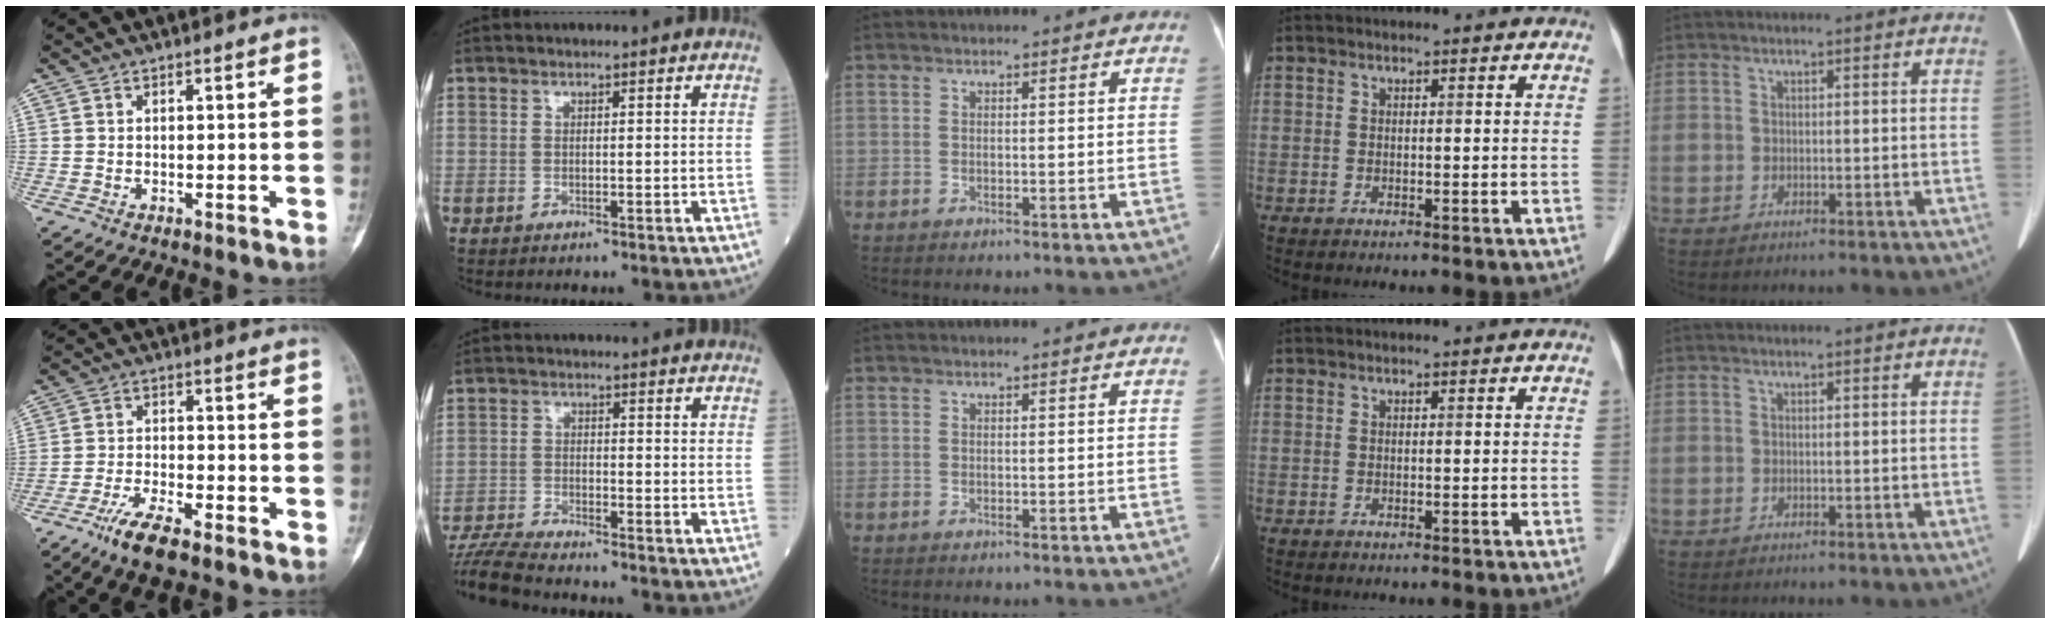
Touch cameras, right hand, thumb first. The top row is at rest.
{"thumb": {"total": 7.5, "force": [-5.1, 2.1, 5.1], "torque": [-0.105, 0.015, -0.094]}, "index": {"total": 8.7, "force": [-8.2, -0.2, 2.9], "torque": [-0.057, -0.017, -0.148]}}